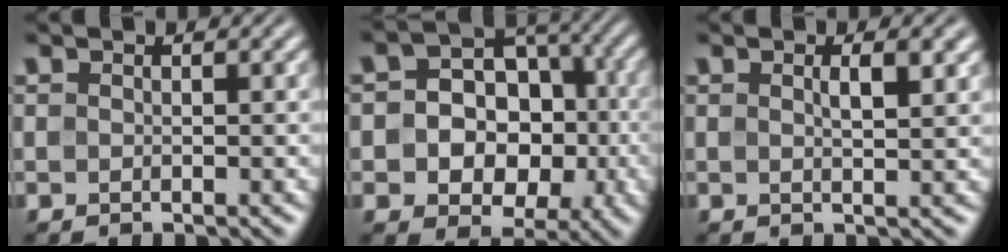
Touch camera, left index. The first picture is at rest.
{"total": 9.3, "force": [-1.6, 7.4, 5.4], "torque": [-0.052, -0.001, -0.042]}
{"total": 2.4, "force": [0.6, 0.6, 2.2], "torque": [-0.032, 0.002, 0.009]}